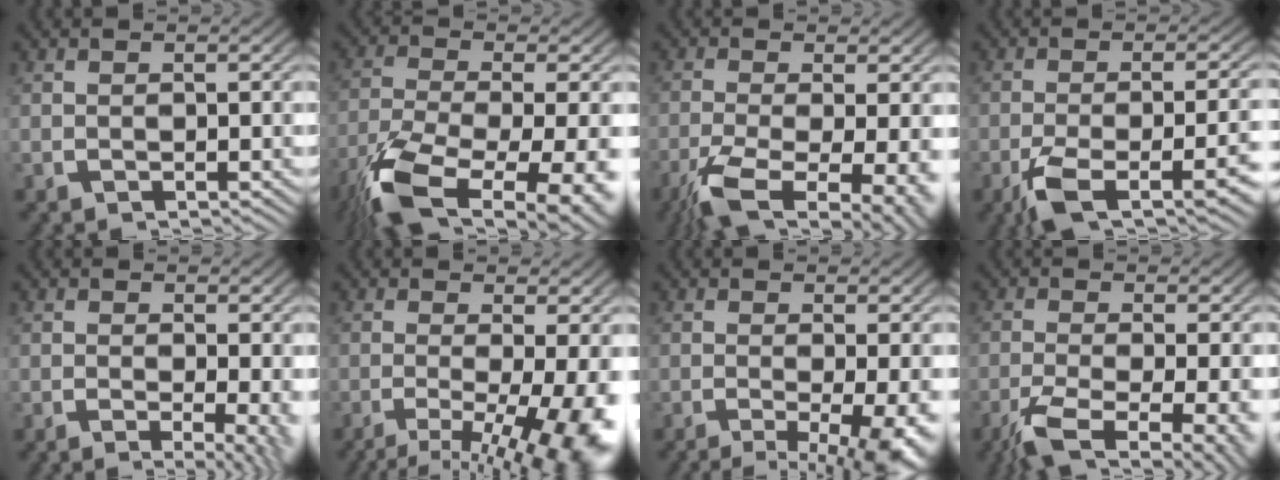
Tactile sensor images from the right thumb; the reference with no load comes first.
{"total": 13.6, "force": [-5.9, 7.0, 10.0], "torque": [-0.212, -0.055, -0.063]}
{"total": 10.1, "force": [-4.4, 4.9, 7.6], "torque": [-0.156, -0.054, -0.045]}
{"total": 8.3, "force": [-4.1, 3.6, 6.3], "torque": [-0.121, -0.026, -0.050]}
{"total": 4.4, "force": [-1.7, 1.7, 3.7], "torque": [-0.049, -0.026, -0.019]}
{"total": 10.0, "force": [-3.0, 4.7, 8.3], "torque": [-0.123, -0.039, -0.033]}
{"total": 8.0, "force": [-4.2, 3.2, 6.0], "torque": [-0.085, -0.037, -0.051]}
{"total": 8.8, "force": [-4.0, 4.2, 6.6], "torque": [-0.137, -0.051, -0.039]}